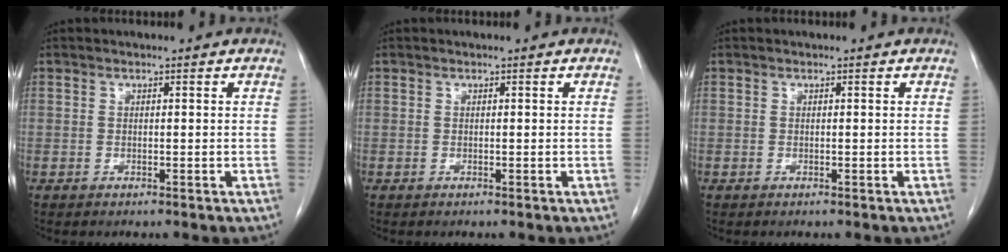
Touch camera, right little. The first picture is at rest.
{"total": 0.0}
{"total": 0.0}